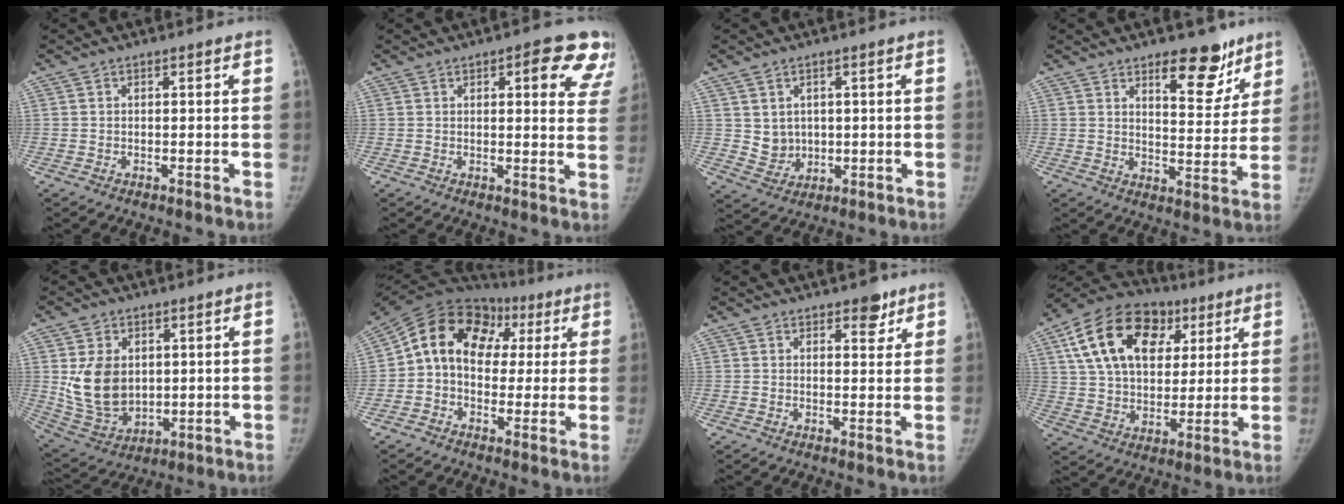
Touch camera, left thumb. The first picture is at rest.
{"total": 12.8, "force": [6.4, 4.6, 10.2], "torque": [-0.078, -0.024, 0.061]}
{"total": 4.8, "force": [0.9, 4.3, 1.9], "torque": [-0.013, -0.011, 0.030]}
{"total": 10.8, "force": [7.3, 4.6, 6.6], "torque": [-0.050, -0.049, 0.106]}
{"total": 12.1, "force": [2.0, 8.9, 7.9], "torque": [-0.113, -0.019, 0.063]}
{"total": 16.9, "force": [3.5, 12.8, 10.5], "torque": [-0.150, 0.052, 0.048]}
{"total": 3.6, "force": [2.4, 1.8, 2.0], "torque": [-0.005, -0.013, 0.032]}
{"total": 21.8, "force": [8.4, 14.6, 13.9], "torque": [-0.226, 0.008, 0.141]}